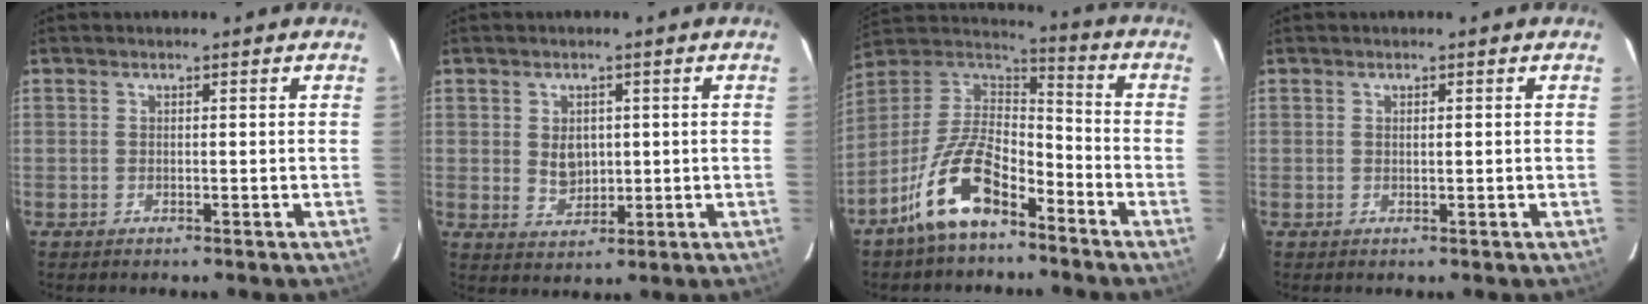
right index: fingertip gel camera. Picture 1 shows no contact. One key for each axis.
{"total": 4.0, "fx": 0.5, "fy": 3.0, "fz": 2.6, "tx": -0.045, "ty": 0.001, "tz": 0.019}
{"total": 13.4, "fx": -8.6, "fy": 5.2, "fz": 8.8, "tx": -0.184, "ty": 0.016, "tz": -0.165}
{"total": 0.6, "fx": 0.1, "fy": 0.1, "fz": 0.6, "tx": -0.013, "ty": 0.000, "tz": 0.003}